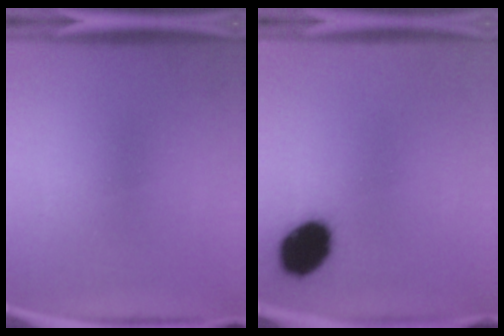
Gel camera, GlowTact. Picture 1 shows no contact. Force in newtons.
{"total": 11.5}